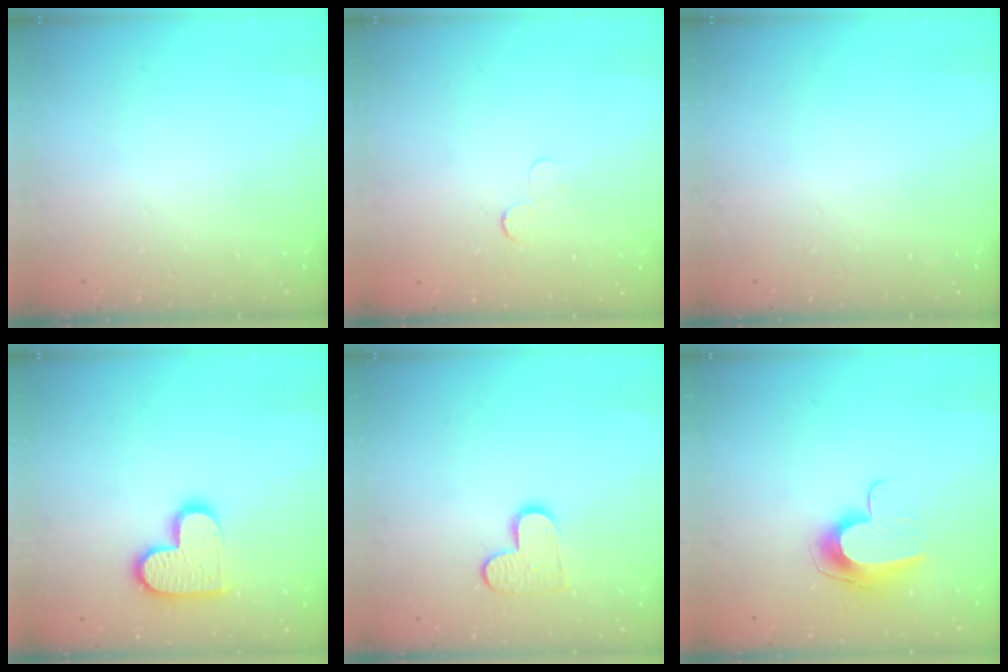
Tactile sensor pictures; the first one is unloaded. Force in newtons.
{"total": 2.5, "press": 2.5, "slide": 0.2}
{"total": 0.0}
{"total": 13.4, "press": 13.4, "slide": 0.8}
{"total": 8.8, "press": 8.8, "slide": 0.2}
{"total": 10.4, "press": 10.4, "slide": 0.5}